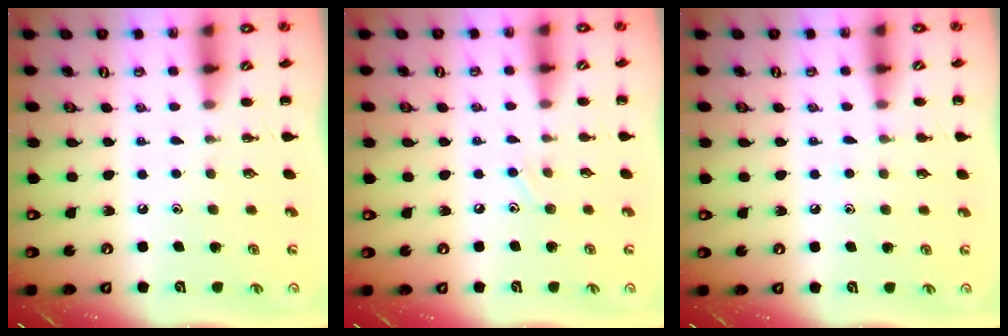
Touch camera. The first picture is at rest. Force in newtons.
{"total": 5.2, "press": 5.0, "slide": 1.6}
{"total": 4.4, "press": 4.1, "slide": 1.5}